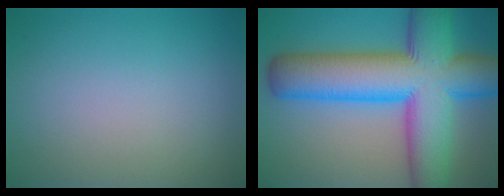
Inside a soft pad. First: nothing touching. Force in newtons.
{"total": 15.2, "press": 15.2, "slide": 0.4}